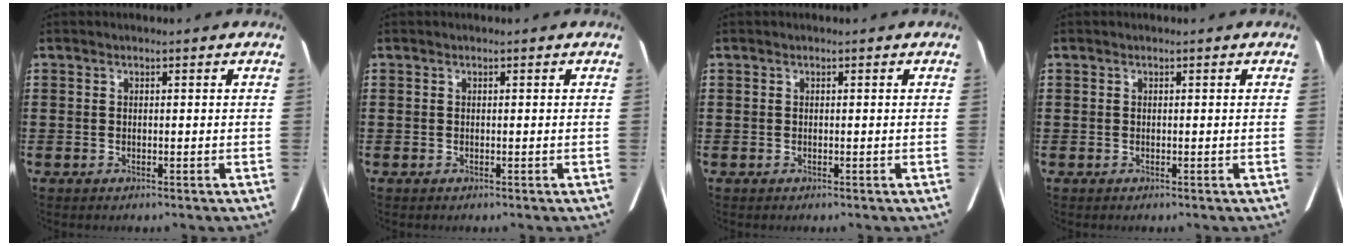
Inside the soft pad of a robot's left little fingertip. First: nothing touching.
{"total": 0.0}
{"total": 0.0}
{"total": 0.0}